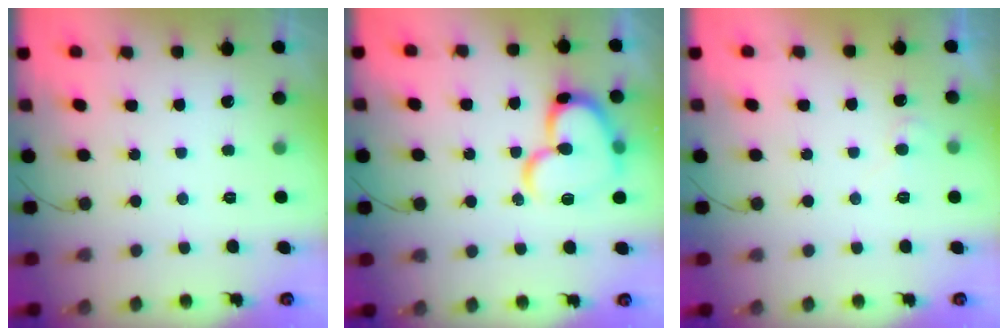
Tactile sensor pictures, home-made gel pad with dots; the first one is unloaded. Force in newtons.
{"total": 17.2, "press": 17.2, "slide": 1.6}
{"total": 4.0, "press": 4.0, "slide": 0.4}